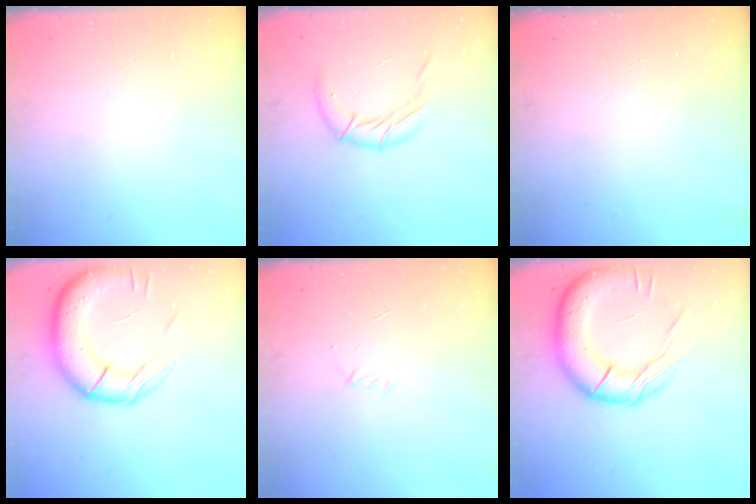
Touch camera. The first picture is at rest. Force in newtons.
{"total": 9.5, "press": 9.4, "slide": 1.1}
{"total": 0.0}
{"total": 17.3, "press": 16.9, "slide": 3.5}
{"total": 2.9, "press": 2.8, "slide": 0.7}
{"total": 19.3, "press": 19.1, "slide": 2.8}